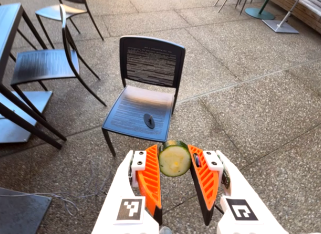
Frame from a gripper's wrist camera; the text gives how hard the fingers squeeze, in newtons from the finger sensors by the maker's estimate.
{"total": 9.5, "left": 8.9, "right": 10.0}